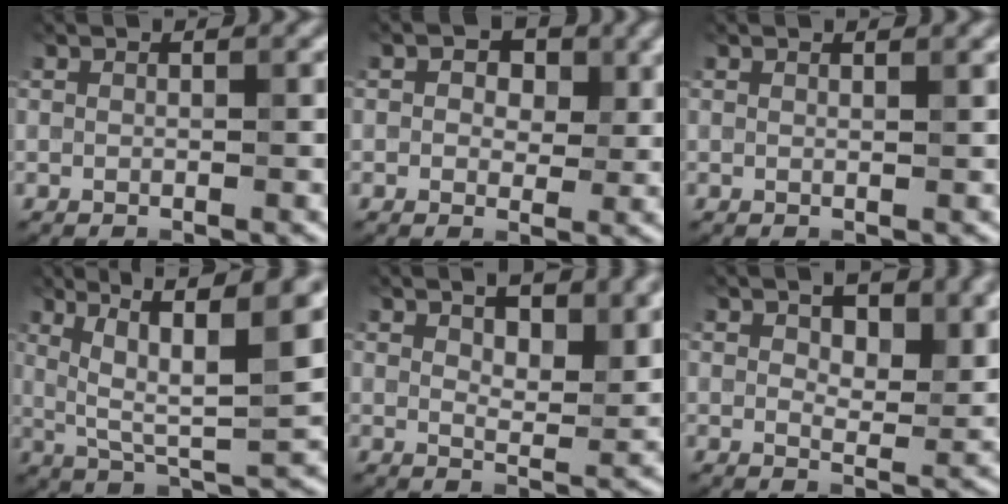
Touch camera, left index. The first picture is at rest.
{"total": 3.9, "force": [1.4, 2.7, 2.5], "torque": [-0.027, 0.001, 0.003]}
{"total": 0.8, "force": [0.7, 0.2, 0.4], "torque": [0.000, 0.001, 0.008]}
{"total": 9.7, "force": [4.4, 2.4, 8.3], "torque": [-0.135, 0.009, 0.077]}
{"total": 6.9, "force": [4.0, 2.6, 5.0], "torque": [-0.059, 0.008, 0.058]}
{"total": 5.7, "force": [3.0, 2.5, 4.1], "torque": [-0.057, -0.004, 0.051]}